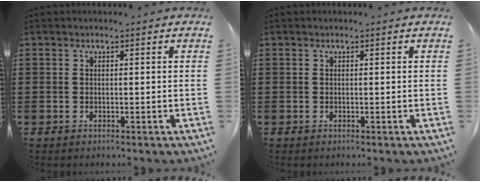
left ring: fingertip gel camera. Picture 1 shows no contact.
{"total": 0.0}